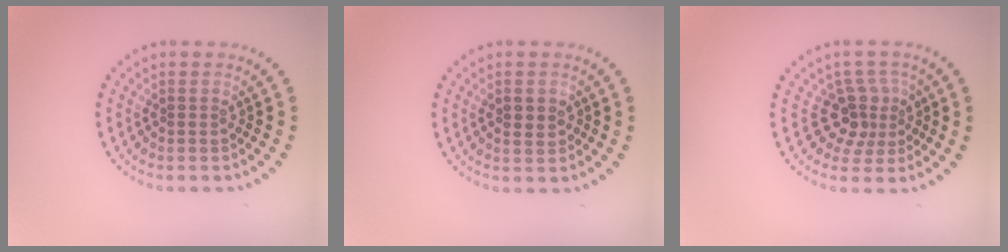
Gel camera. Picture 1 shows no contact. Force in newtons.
{"total": 1.5, "press": 1.4, "slide": 0.3}
{"total": 3.2, "press": 2.3, "slide": 2.3}